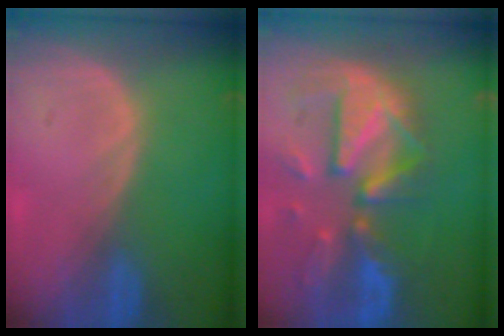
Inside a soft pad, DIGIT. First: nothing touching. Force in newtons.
{"total": 12.1, "press": 10.4, "slide": 6.1}